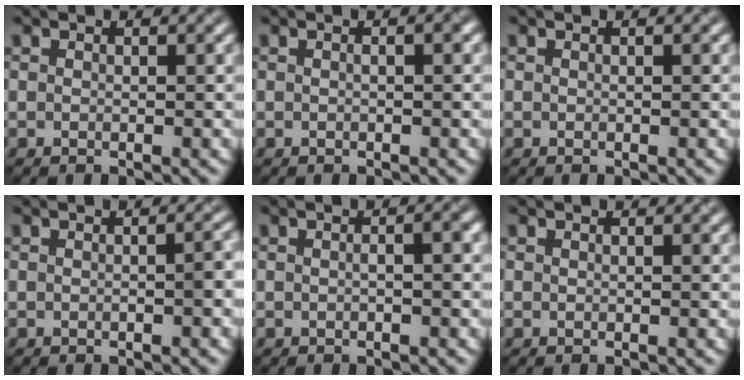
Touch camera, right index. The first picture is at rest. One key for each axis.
{"total": 1.1, "fx": 0.2, "fy": 0.3, "fz": 1.1, "tx": -0.020, "ty": 0.000, "tz": -0.001}
{"total": 0.0}
{"total": 1.2, "fx": -0.4, "fy": 0.2, "fz": 1.1, "tx": -0.014, "ty": 0.005, "tz": -0.005}
{"total": 1.7, "fx": 0.0, "fy": 0.5, "fz": 1.6, "tx": -0.021, "ty": 0.004, "tz": -0.002}
{"total": 0.0}